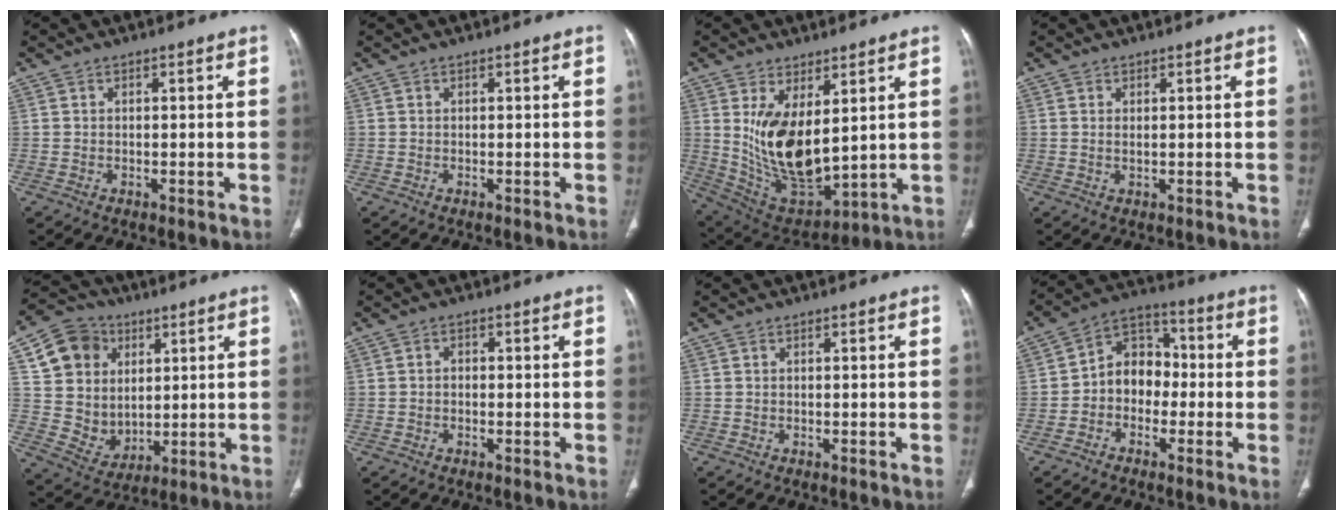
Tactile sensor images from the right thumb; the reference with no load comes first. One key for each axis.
{"total": 0.0}
{"total": 15.5, "fx": 3.5, "fy": 7.8, "fz": 12.9, "tx": -0.221, "ty": -0.034, "tz": 0.096}
{"total": 0.8, "fx": 0.3, "fy": 0.3, "fz": 0.7, "tx": -0.017, "ty": -0.003, "tz": 0.008}
{"total": 14.7, "fx": 5.1, "fy": 12.6, "fz": 5.5, "tx": -0.065, "ty": -0.013, "tz": 0.103}
{"total": 1.2, "fx": -0.3, "fy": 1.0, "fz": 0.7, "tx": -0.007, "ty": 0.006, "tz": -0.007}
{"total": 0.0}
{"total": 9.1, "fx": -1.5, "fy": 7.2, "fz": 5.4, "tx": -0.053, "ty": 0.038, "tz": -0.044}